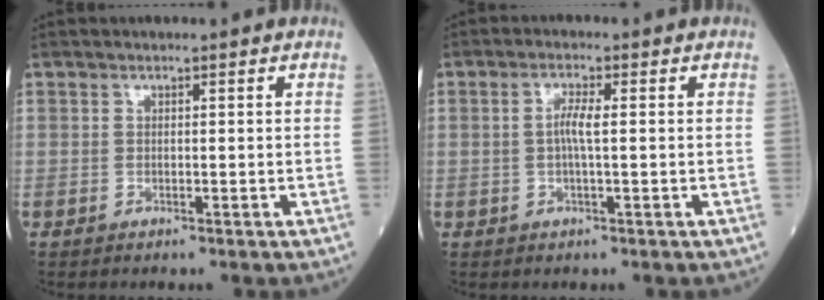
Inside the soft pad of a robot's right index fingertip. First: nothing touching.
{"total": 2.8, "force": [0.1, 0.2, 2.8], "torque": [-0.058, 0.002, 0.000]}